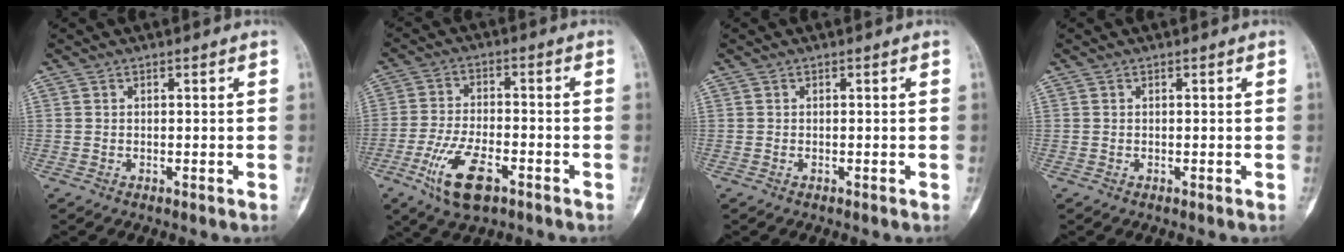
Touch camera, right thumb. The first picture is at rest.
{"total": 10.7, "force": [-5.4, 4.5, 8.1], "torque": [-0.164, 0.014, -0.095]}
{"total": 0.0}
{"total": 0.0}